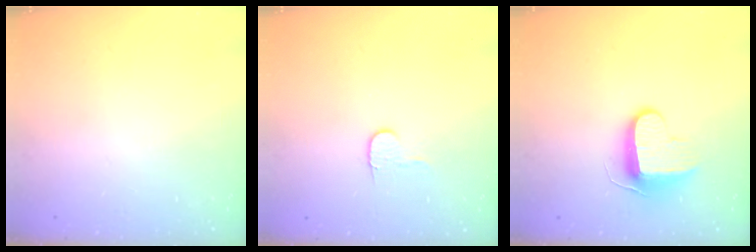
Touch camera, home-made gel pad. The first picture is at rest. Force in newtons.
{"total": 5.5, "press": 5.4, "slide": 0.5}
{"total": 10.5, "press": 10.4, "slide": 1.2}